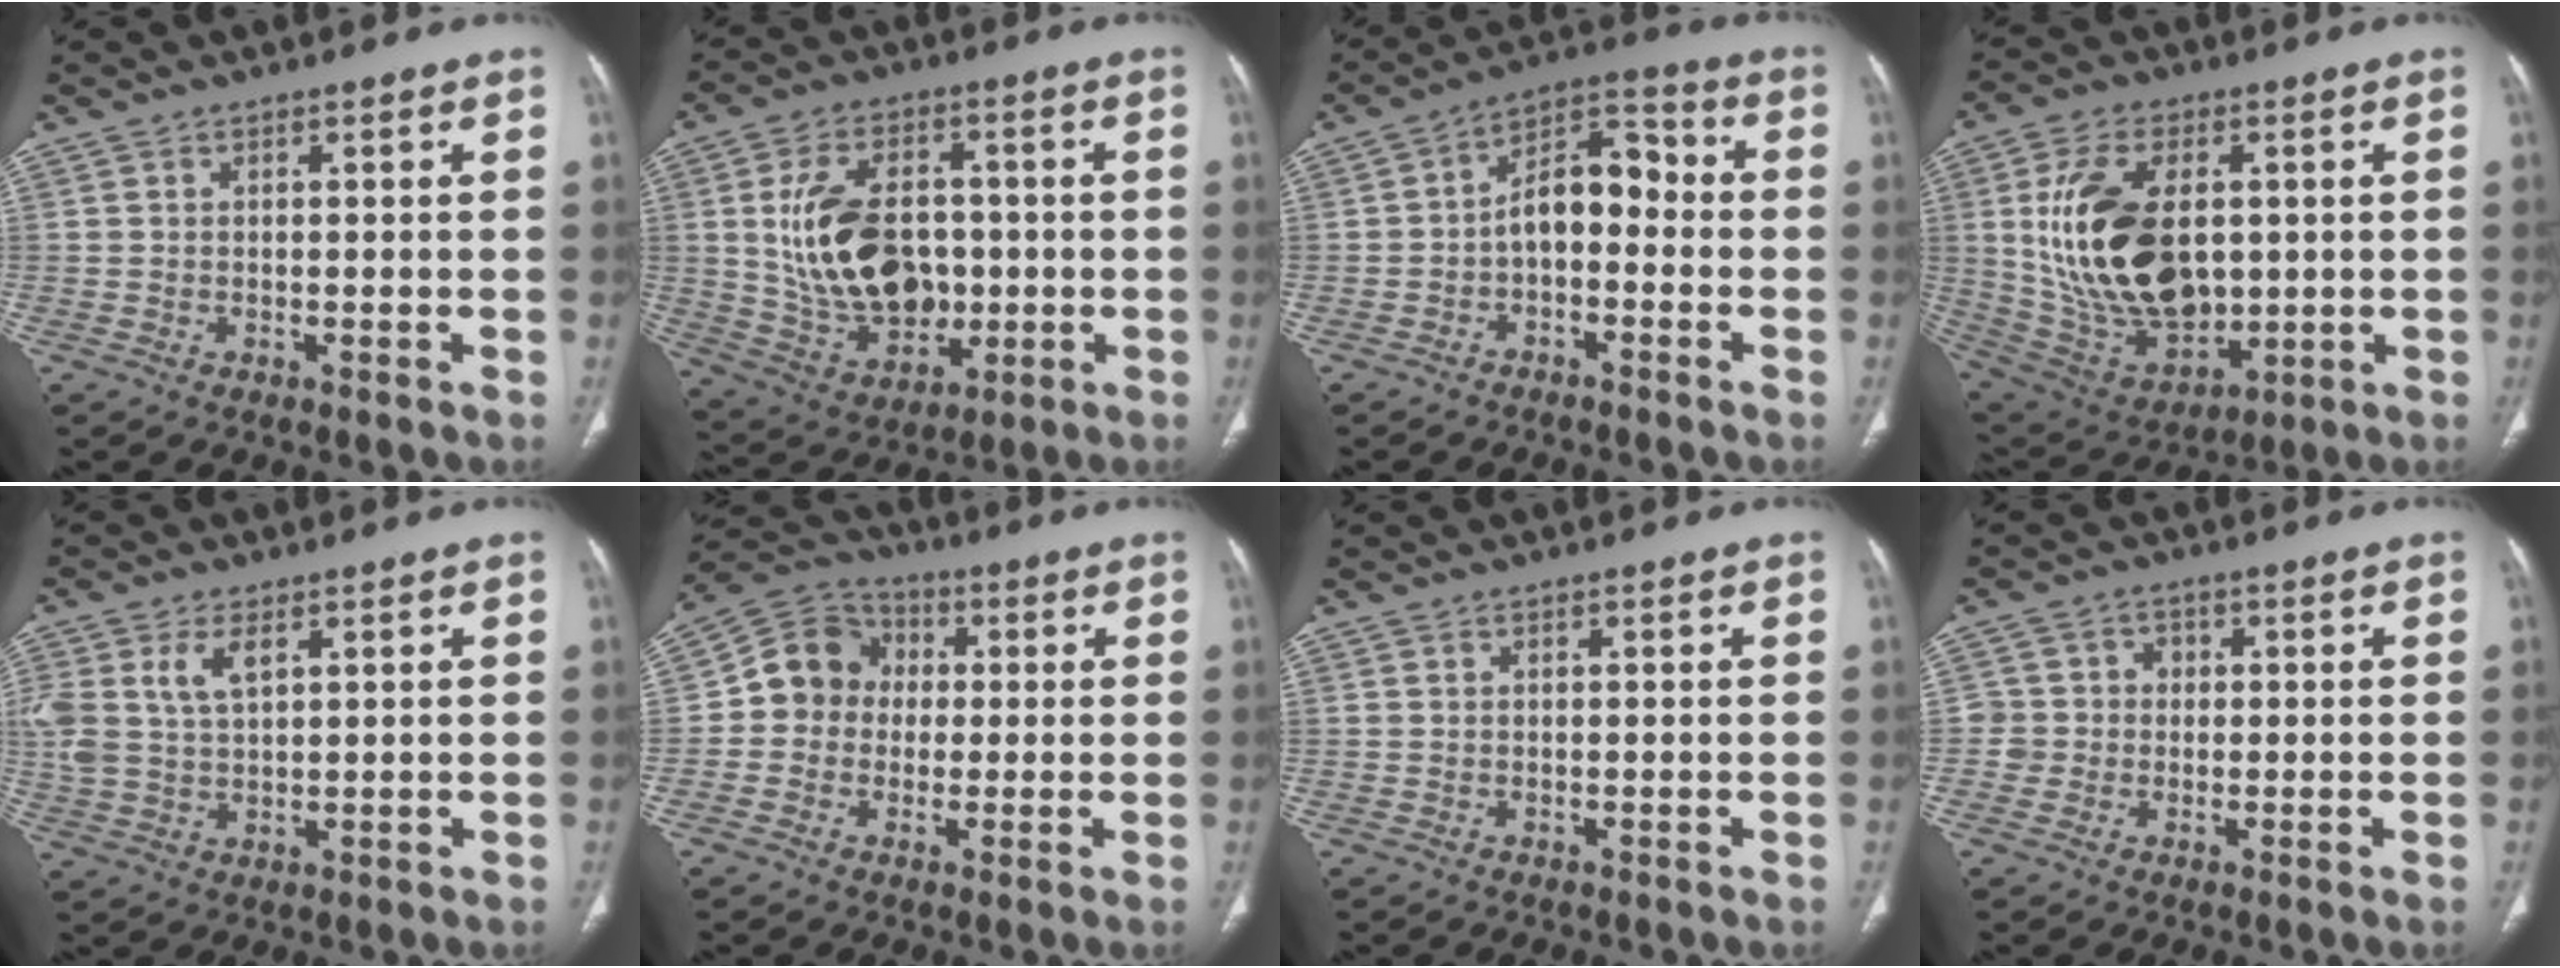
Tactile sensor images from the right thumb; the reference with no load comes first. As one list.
[{"total": 17.2, "force": [0.2, 11.8, 12.6], "torque": [-0.190, 0.002, 0.021]}, {"total": 9.3, "force": [-1.6, 5.5, 7.3], "torque": [-0.094, 0.046, -0.041]}, {"total": 22.2, "force": [2.0, 13.5, 17.5], "torque": [-0.306, -0.016, 0.056]}, {"total": 8.5, "force": [3.2, 4.8, 6.2], "torque": [-0.139, 0.001, 0.070]}, {"total": 9.8, "force": [0.3, 8.8, 4.2], "torque": [-0.047, 0.025, -0.010]}, {"total": 0.0}, {"total": 4.3, "force": [-0.3, 4.3, 0.2], "torque": [0.030, 0.016, -0.012]}]